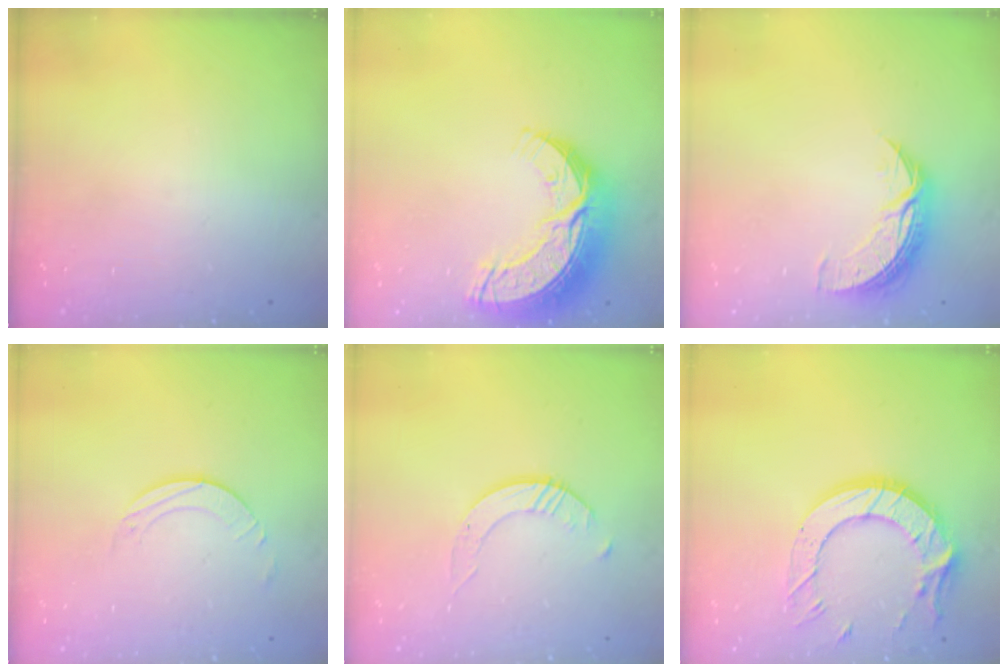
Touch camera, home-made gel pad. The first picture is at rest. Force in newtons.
{"total": 17.3, "press": 17.2, "slide": 1.2}
{"total": 8.3, "press": 8.3, "slide": 0.5}
{"total": 1.9, "press": 1.9, "slide": 0.1}
{"total": 2.4, "press": 2.4, "slide": 0.3}
{"total": 15.9, "press": 15.9, "slide": 1.0}